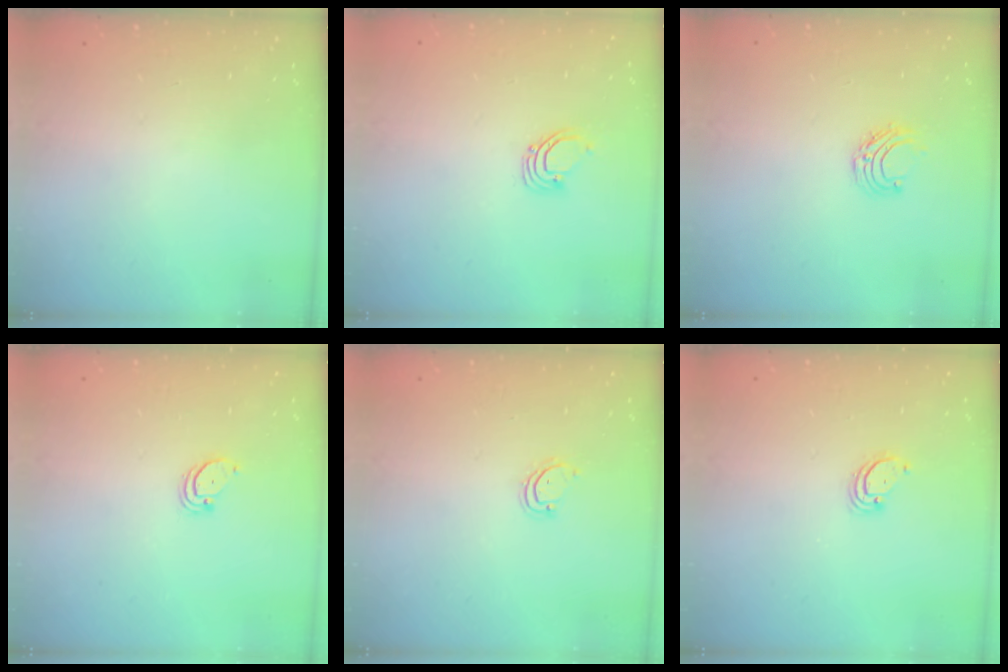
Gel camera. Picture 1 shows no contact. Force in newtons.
{"total": 2.7, "press": 2.7, "slide": 0.2}
{"total": 5.9, "press": 5.8, "slide": 0.7}
{"total": 2.1, "press": 2.1, "slide": 0.2}
{"total": 2.8, "press": 2.8, "slide": 0.3}
{"total": 2.6, "press": 2.6, "slide": 0.1}